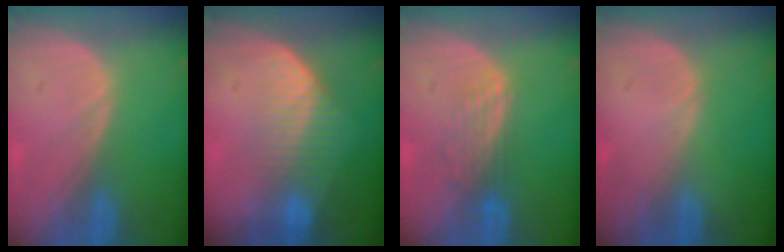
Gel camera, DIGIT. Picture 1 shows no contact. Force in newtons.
{"total": 7.1, "press": 5.9, "slide": 3.8}
{"total": 3.7, "press": 3.0, "slide": 2.2}
{"total": 0.0}